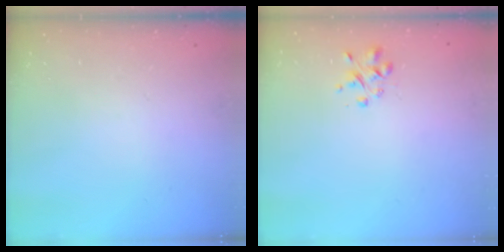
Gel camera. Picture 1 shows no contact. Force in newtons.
{"total": 1.6, "press": 1.5, "slide": 0.5}